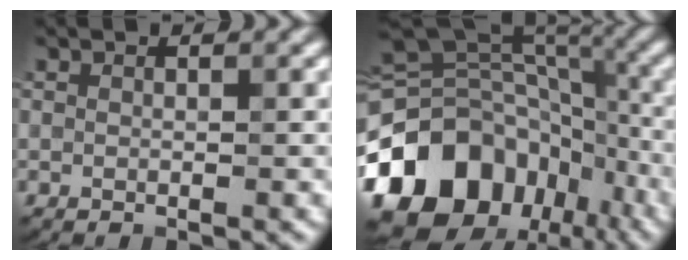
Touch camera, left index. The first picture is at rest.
{"total": 19.8, "force": [-9.7, 14.6, 9.3], "torque": [-0.192, -0.028, -0.148]}